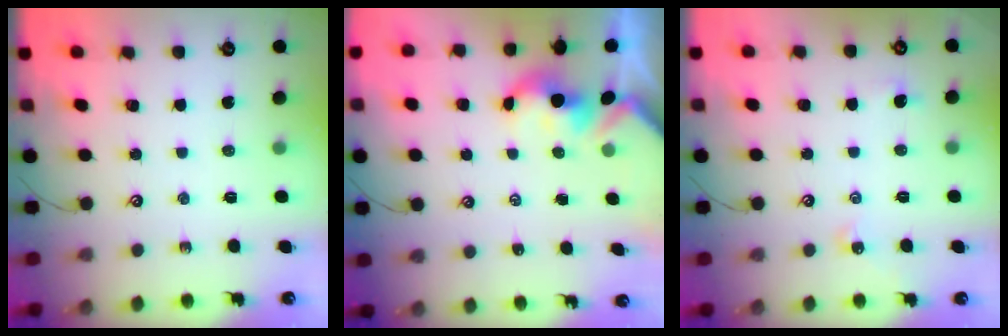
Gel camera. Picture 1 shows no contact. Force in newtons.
{"total": 1.8, "press": 1.8, "slide": 0.2}
{"total": 2.6, "press": 2.6, "slide": 0.5}